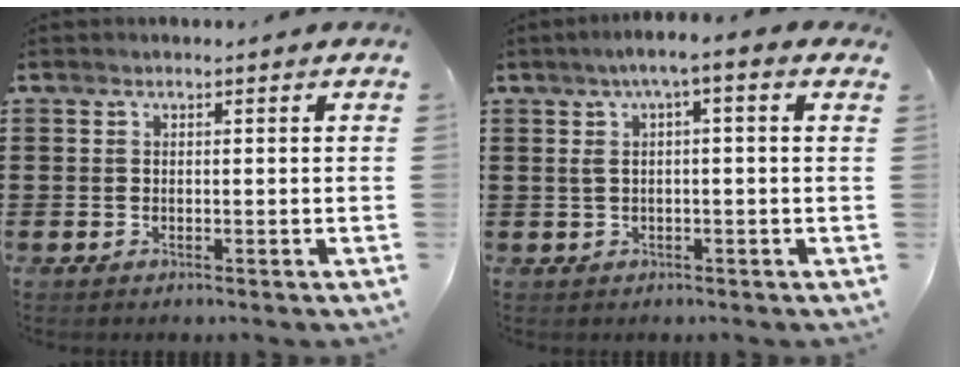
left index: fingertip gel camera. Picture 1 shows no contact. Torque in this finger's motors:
{"motor_torque": [1.32, -0.81, 0.51, 0.15]}